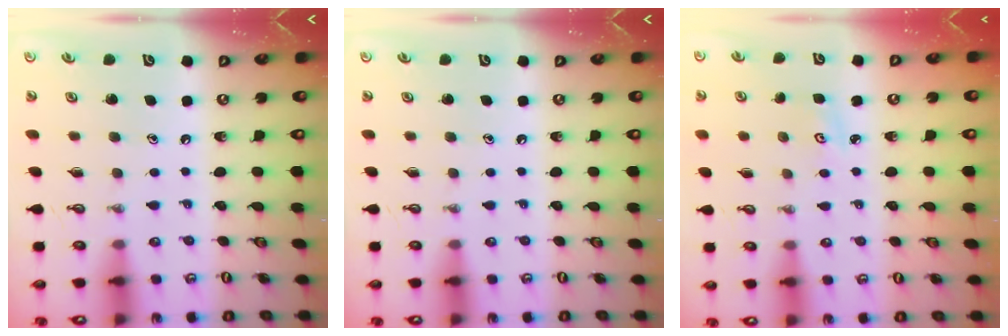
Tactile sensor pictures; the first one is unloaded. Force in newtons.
{"total": 0.0}
{"total": 2.5, "press": 2.4, "slide": 0.4}